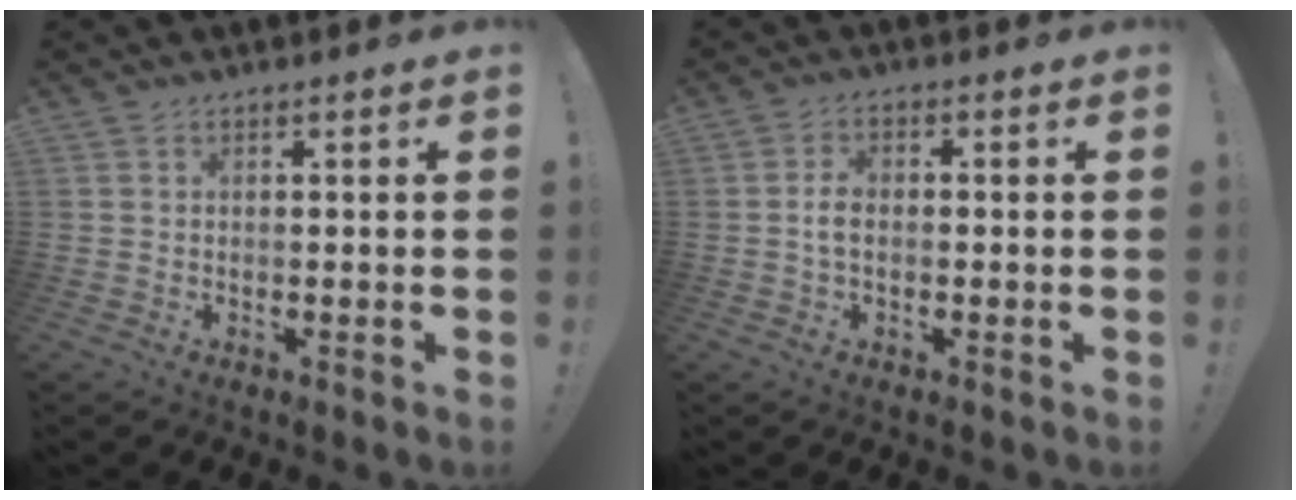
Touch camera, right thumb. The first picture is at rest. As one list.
[{"total": 3.9, "force": [-0.7, 2.3, 3.0], "torque": [-0.054, 0.005, -0.013]}]